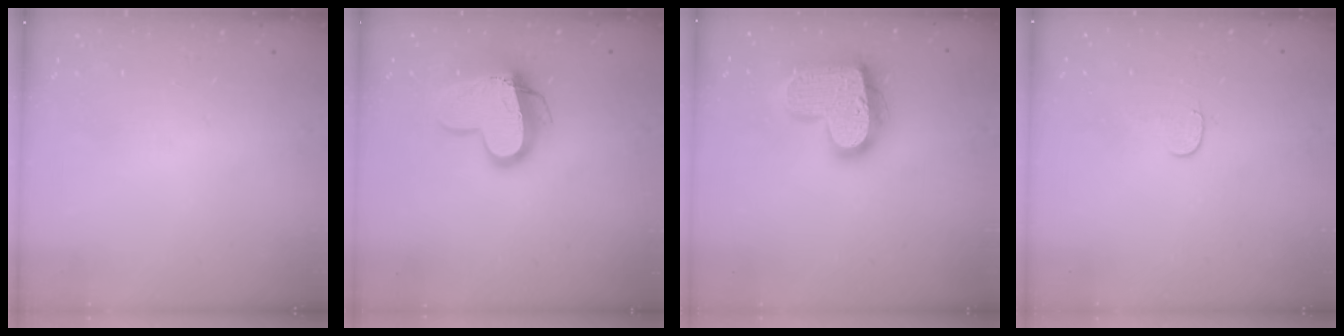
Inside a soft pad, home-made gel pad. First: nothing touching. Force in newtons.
{"total": 13.7, "press": 13.6, "slide": 1.3}
{"total": 20.0, "press": 20.0, "slide": 1.2}
{"total": 4.0, "press": 4.0, "slide": 0.4}